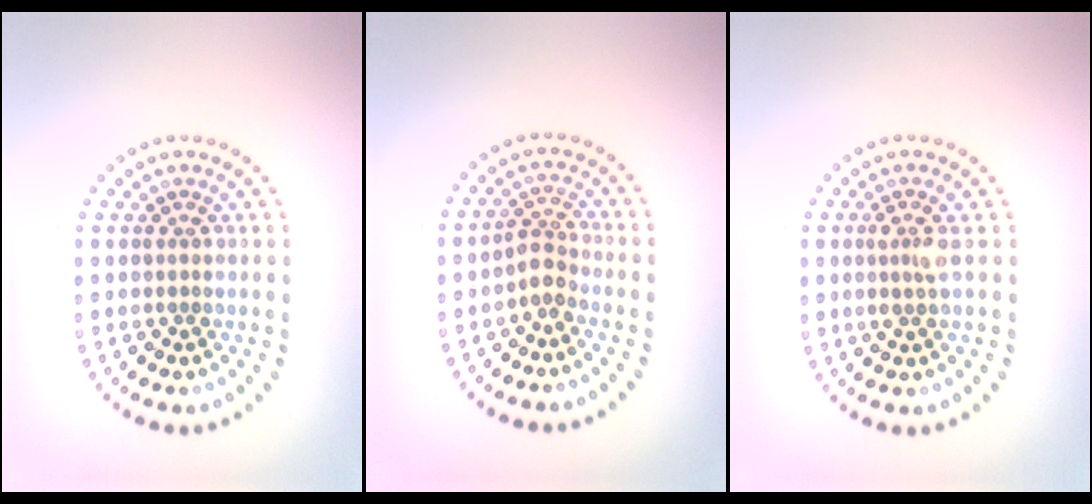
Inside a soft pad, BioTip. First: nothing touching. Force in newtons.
{"total": 2.1, "press": 1.6, "slide": 1.3}
{"total": 1.6, "press": 1.4, "slide": 0.8}